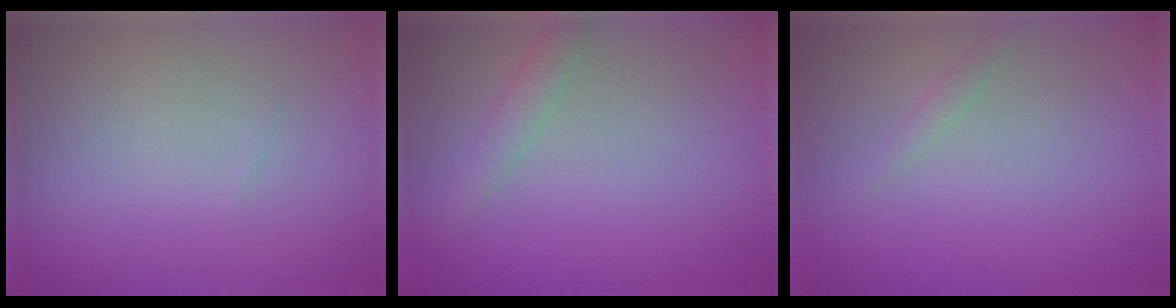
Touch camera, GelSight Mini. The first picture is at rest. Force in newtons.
{"total": 1.7, "press": 1.7, "slide": 0.0}
{"total": 0.8, "press": 0.8, "slide": 0.0}